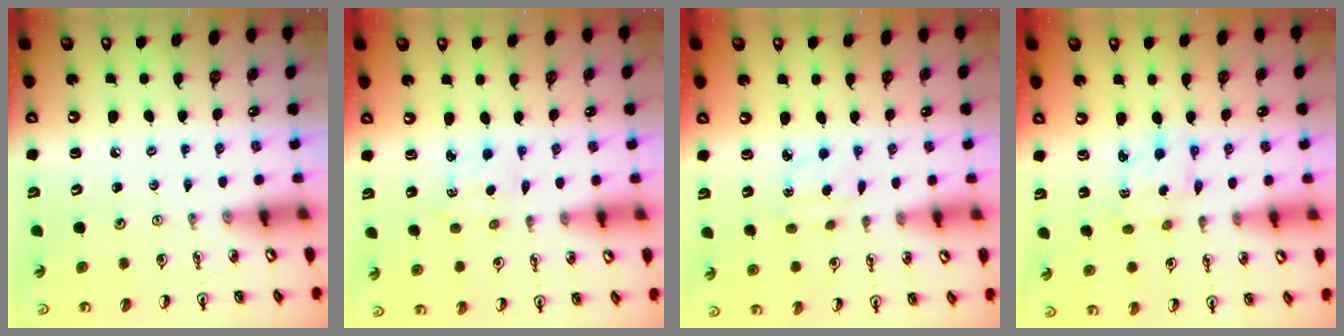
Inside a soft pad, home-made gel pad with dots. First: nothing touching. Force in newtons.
{"total": 1.7, "press": 1.7, "slide": 0.3}
{"total": 3.2, "press": 3.1, "slide": 0.4}
{"total": 2.3, "press": 2.2, "slide": 0.7}